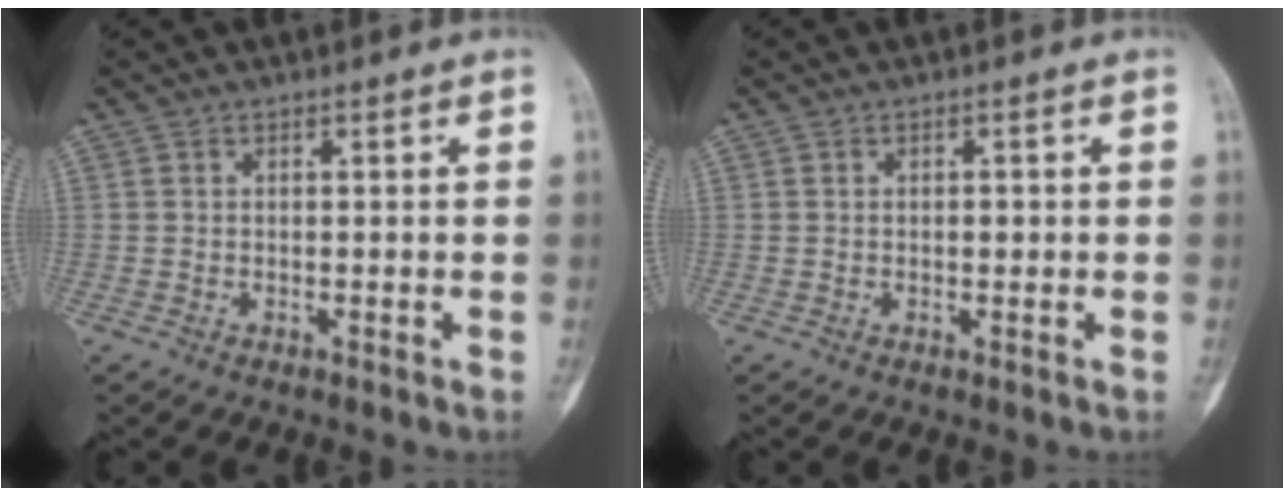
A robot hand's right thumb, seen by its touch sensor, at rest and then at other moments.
{"total": 1.1, "force": [-0.1, 0.7, 0.9], "torque": [-0.010, 0.001, -0.002]}